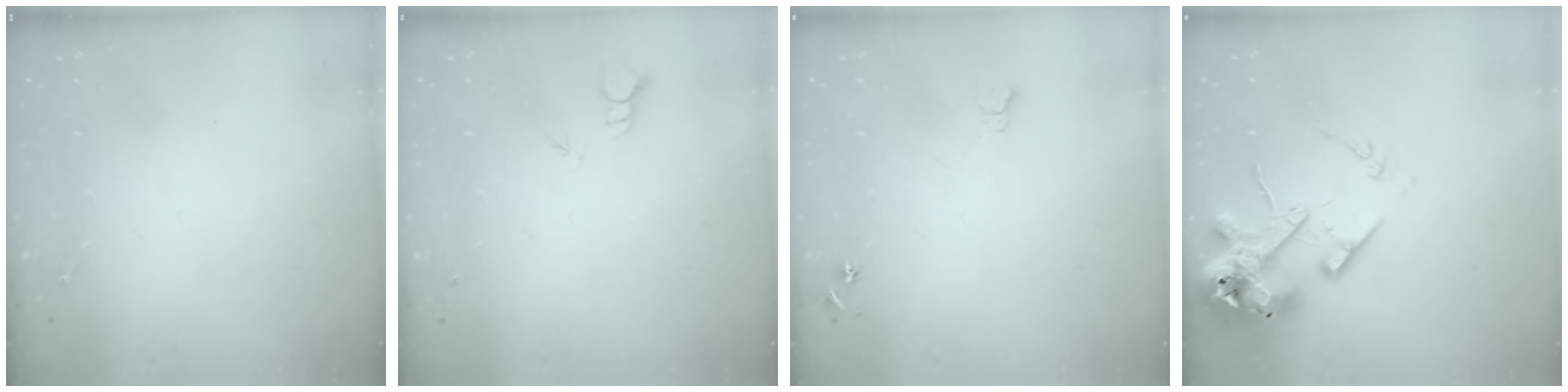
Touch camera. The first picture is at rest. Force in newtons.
{"total": 2.3, "press": 2.3, "slide": 0.1}
{"total": 6.2, "press": 6.1, "slide": 0.8}
{"total": 16.3, "press": 16.0, "slide": 2.6}